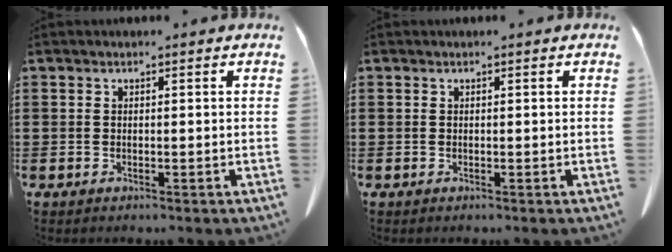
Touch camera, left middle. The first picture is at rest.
{"total": 0.0}